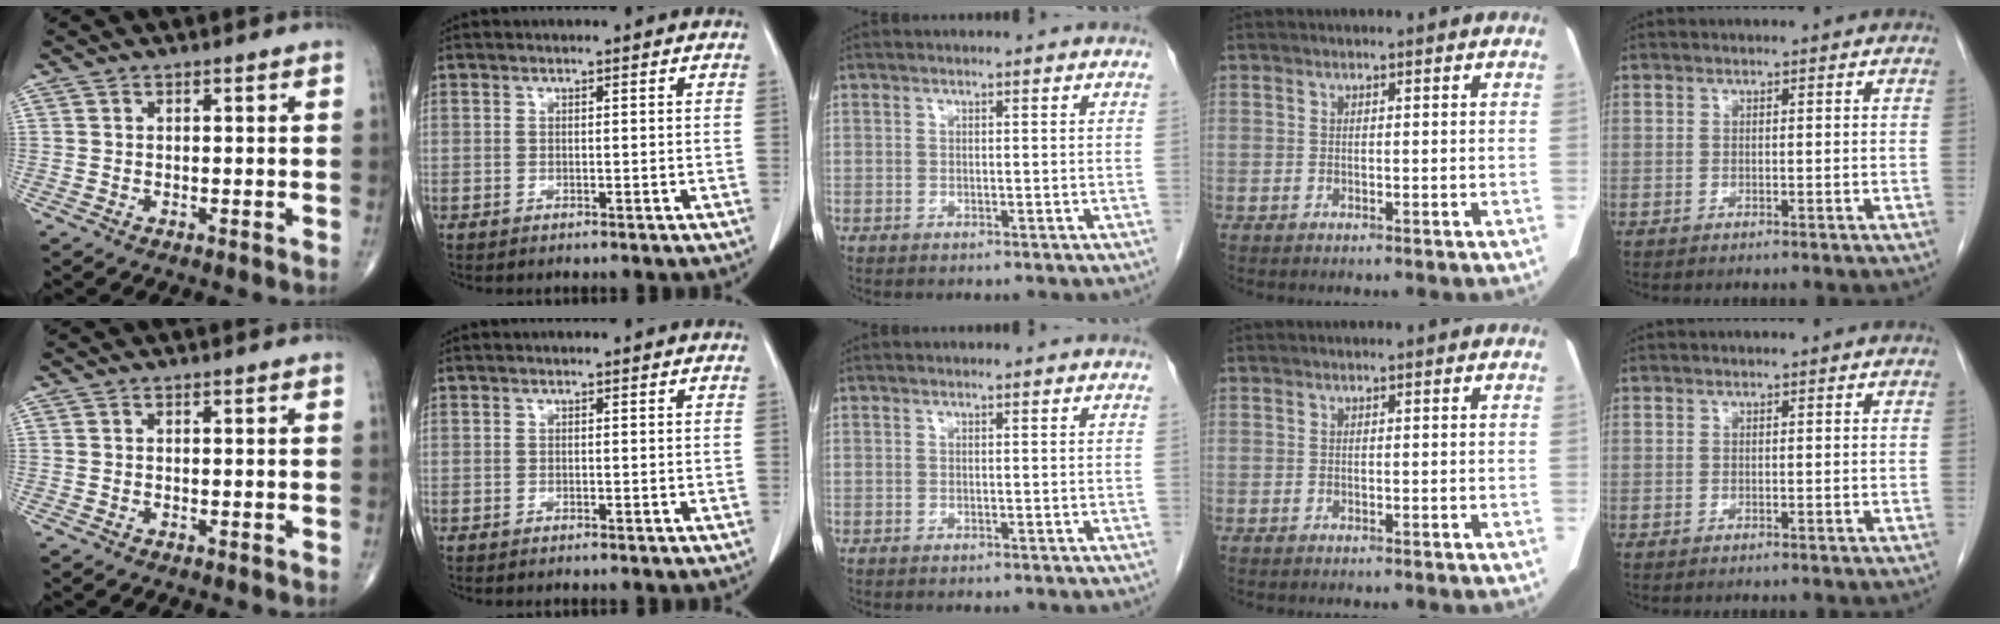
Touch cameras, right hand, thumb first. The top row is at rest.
{}